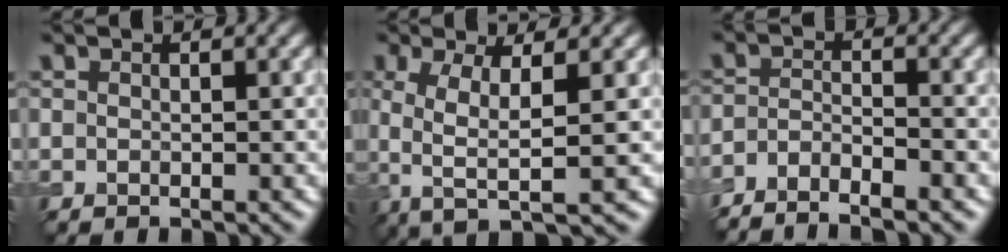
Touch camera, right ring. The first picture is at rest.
{"total": 5.3, "force": [-0.4, 1.6, 5.1], "torque": [-0.099, -0.007, -0.009]}
{"total": 3.6, "force": [-3.1, 0.7, 1.7], "torque": [-0.030, -0.003, -0.063]}